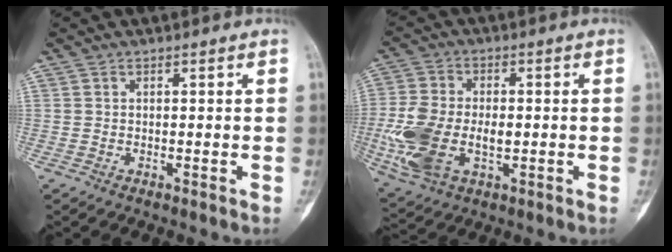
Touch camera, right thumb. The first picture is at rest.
{"total": 14.4, "force": [-2.4, 8.9, 11.1], "torque": [-0.236, 0.004, -0.036]}